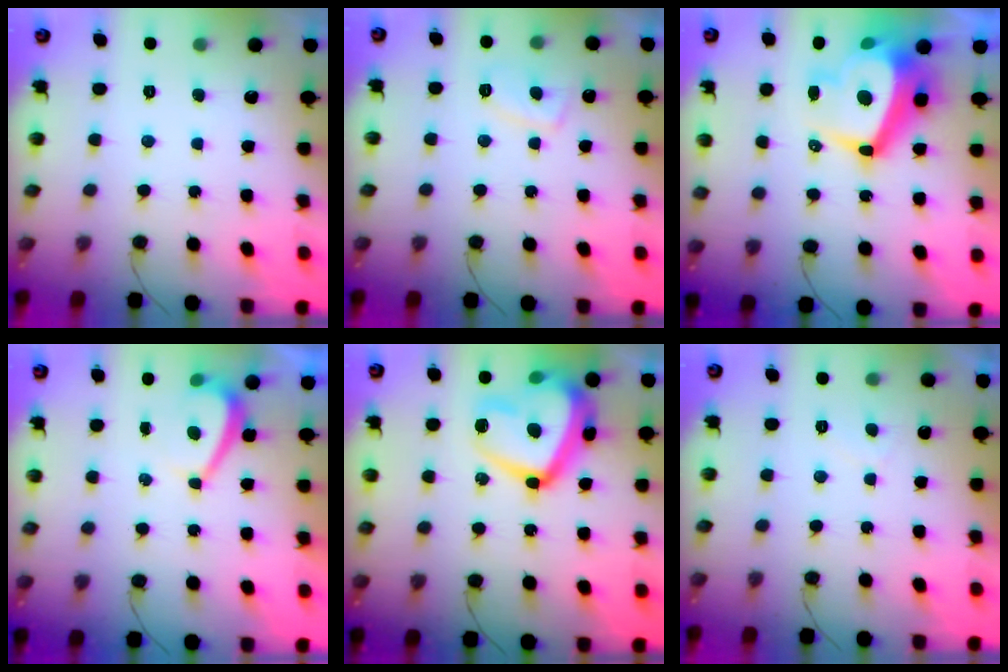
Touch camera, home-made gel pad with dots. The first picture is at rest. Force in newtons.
{"total": 5.1, "press": 5.0, "slide": 0.9}
{"total": 14.6, "press": 14.2, "slide": 3.5}
{"total": 2.0, "press": 1.9, "slide": 0.6}
{"total": 20.5, "press": 20.4, "slide": 1.7}
{"total": 1.9, "press": 1.7, "slide": 0.7}